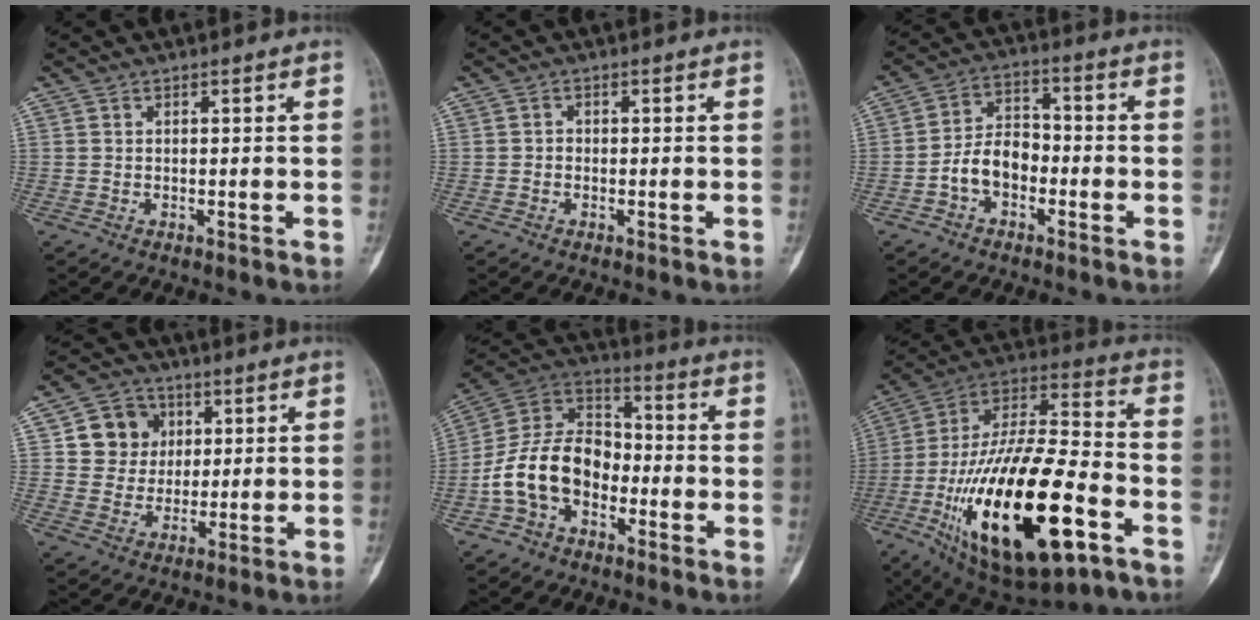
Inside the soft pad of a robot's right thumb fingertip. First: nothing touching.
{"total": 0.9, "force": [-0.3, 0.8, 0.3], "torque": [0.007, 0.003, -0.009]}
{"total": 7.8, "force": [-2.7, 5.3, 5.0], "torque": [-0.076, 0.037, -0.061]}
{"total": 9.5, "force": [2.7, 8.6, 2.8], "torque": [-0.006, -0.002, 0.046]}
{"total": 15.3, "force": [-4.5, 10.6, 10.0], "torque": [-0.173, 0.057, -0.093]}
{"total": 33.2, "force": [-11.7, 13.1, 28.2], "torque": [-0.553, 0.041, -0.183]}